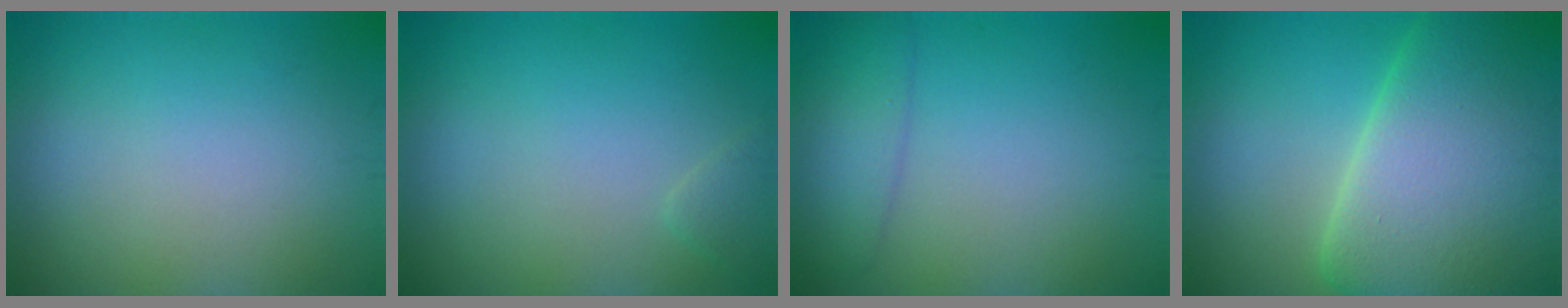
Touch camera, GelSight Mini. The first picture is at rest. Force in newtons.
{"total": 1.0, "press": 1.0, "slide": 0.0}
{"total": 2.8, "press": 2.8, "slide": 0.1}
{"total": 15.8, "press": 15.7, "slide": 0.9}